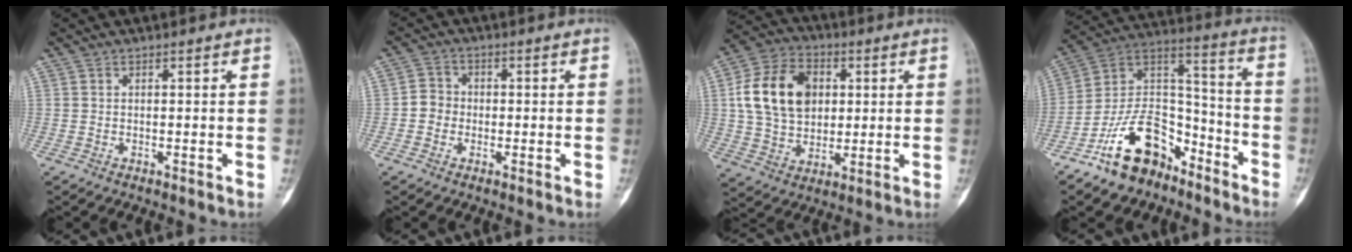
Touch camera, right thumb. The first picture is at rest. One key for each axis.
{"total": 3.6, "fx": -0.7, "fy": 3.3, "fz": 1.1, "tx": 0.001, "ty": 0.011, "tz": -0.021}
{"total": 15.9, "fx": 2.9, "fy": 11.6, "fz": 10.5, "tx": -0.168, "ty": 0.008, "tz": 0.050}
{"total": 16.6, "fx": -10.7, "fy": 9.5, "fz": 8.3, "tx": -0.118, "ty": 0.106, "tz": -0.195}